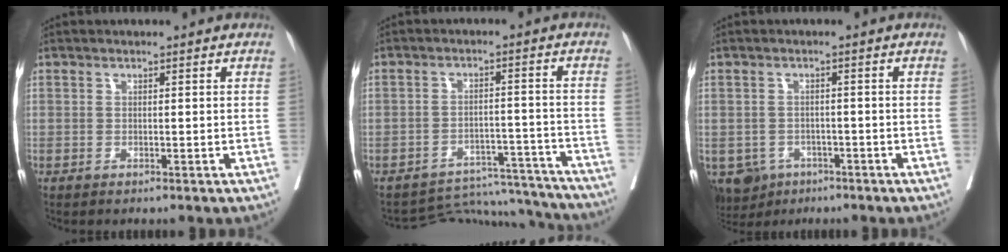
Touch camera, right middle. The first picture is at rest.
{"total": 11.3, "force": [-11.2, 1.5, -1.1], "torque": [0.026, 0.037, -0.147]}
{"total": 6.0, "force": [-3.6, 4.6, 1.4], "torque": [-0.025, 0.001, -0.051]}